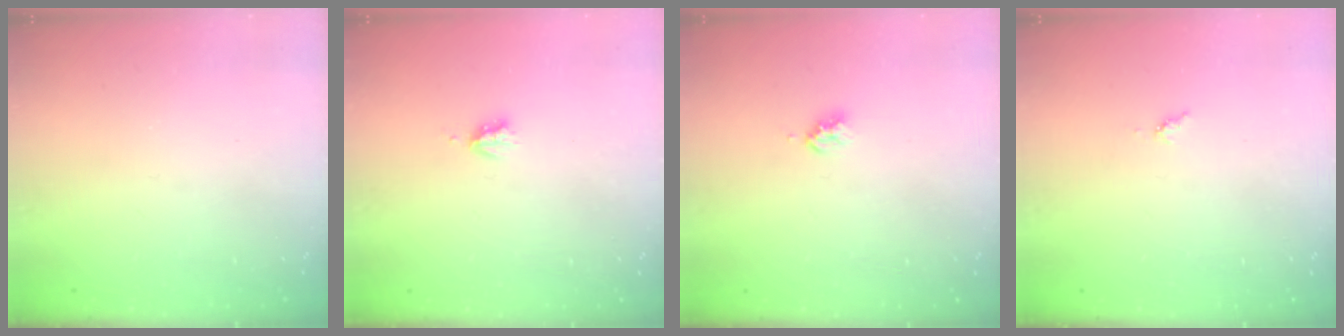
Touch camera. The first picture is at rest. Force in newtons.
{"total": 2.9, "press": 2.8, "slide": 0.5}
{"total": 3.1, "press": 3.0, "slide": 0.4}
{"total": 3.8, "press": 3.7, "slide": 0.5}